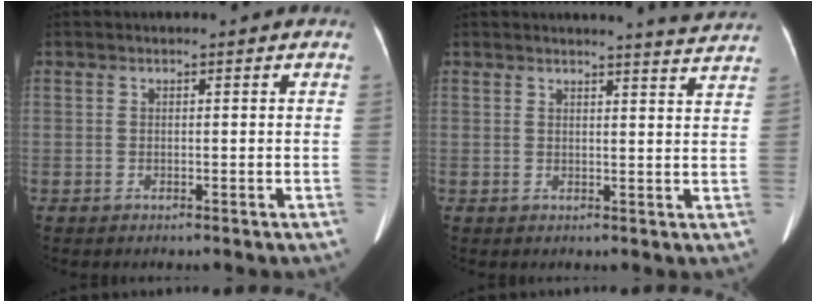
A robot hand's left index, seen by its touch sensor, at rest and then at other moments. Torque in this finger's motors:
{"motor_torque": [-0.73, -1.40, -0.09, 0.02]}